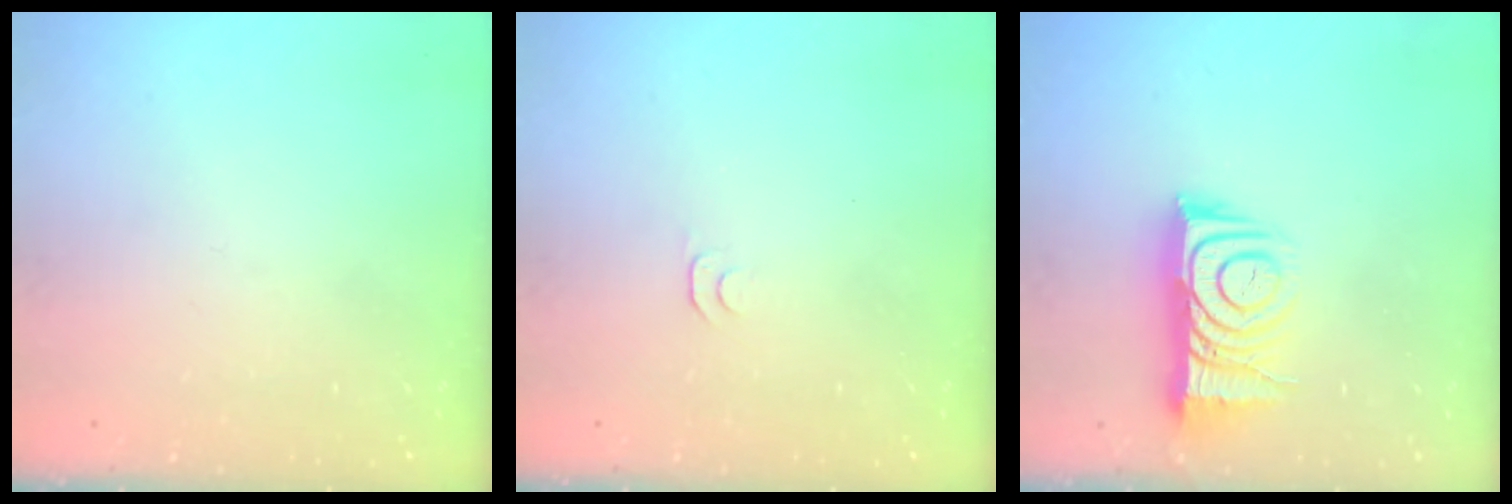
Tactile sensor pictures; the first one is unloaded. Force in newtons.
{"total": 3.5, "press": 3.4, "slide": 0.4}
{"total": 11.3, "press": 11.2, "slide": 1.0}